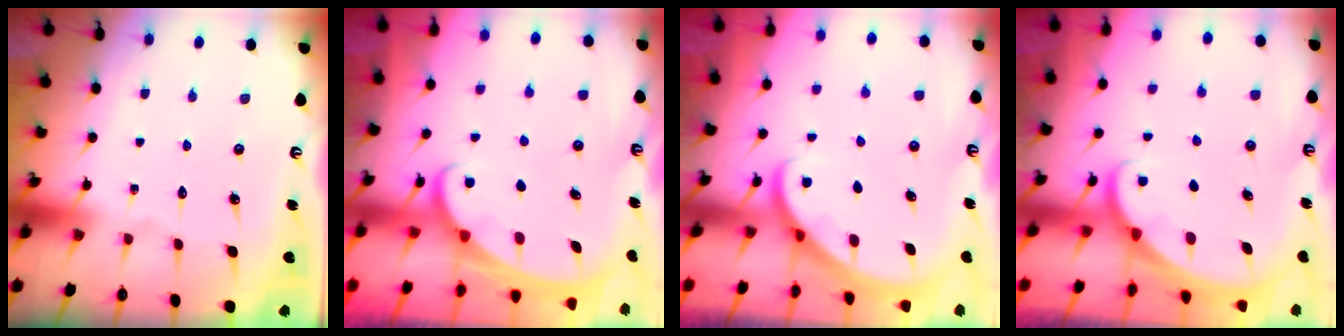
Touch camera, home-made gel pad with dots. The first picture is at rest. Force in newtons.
{"total": 2.4, "press": 2.4, "slide": 0.3}
{"total": 2.9, "press": 2.9, "slide": 0.2}
{"total": 1.9, "press": 1.9, "slide": 0.1}